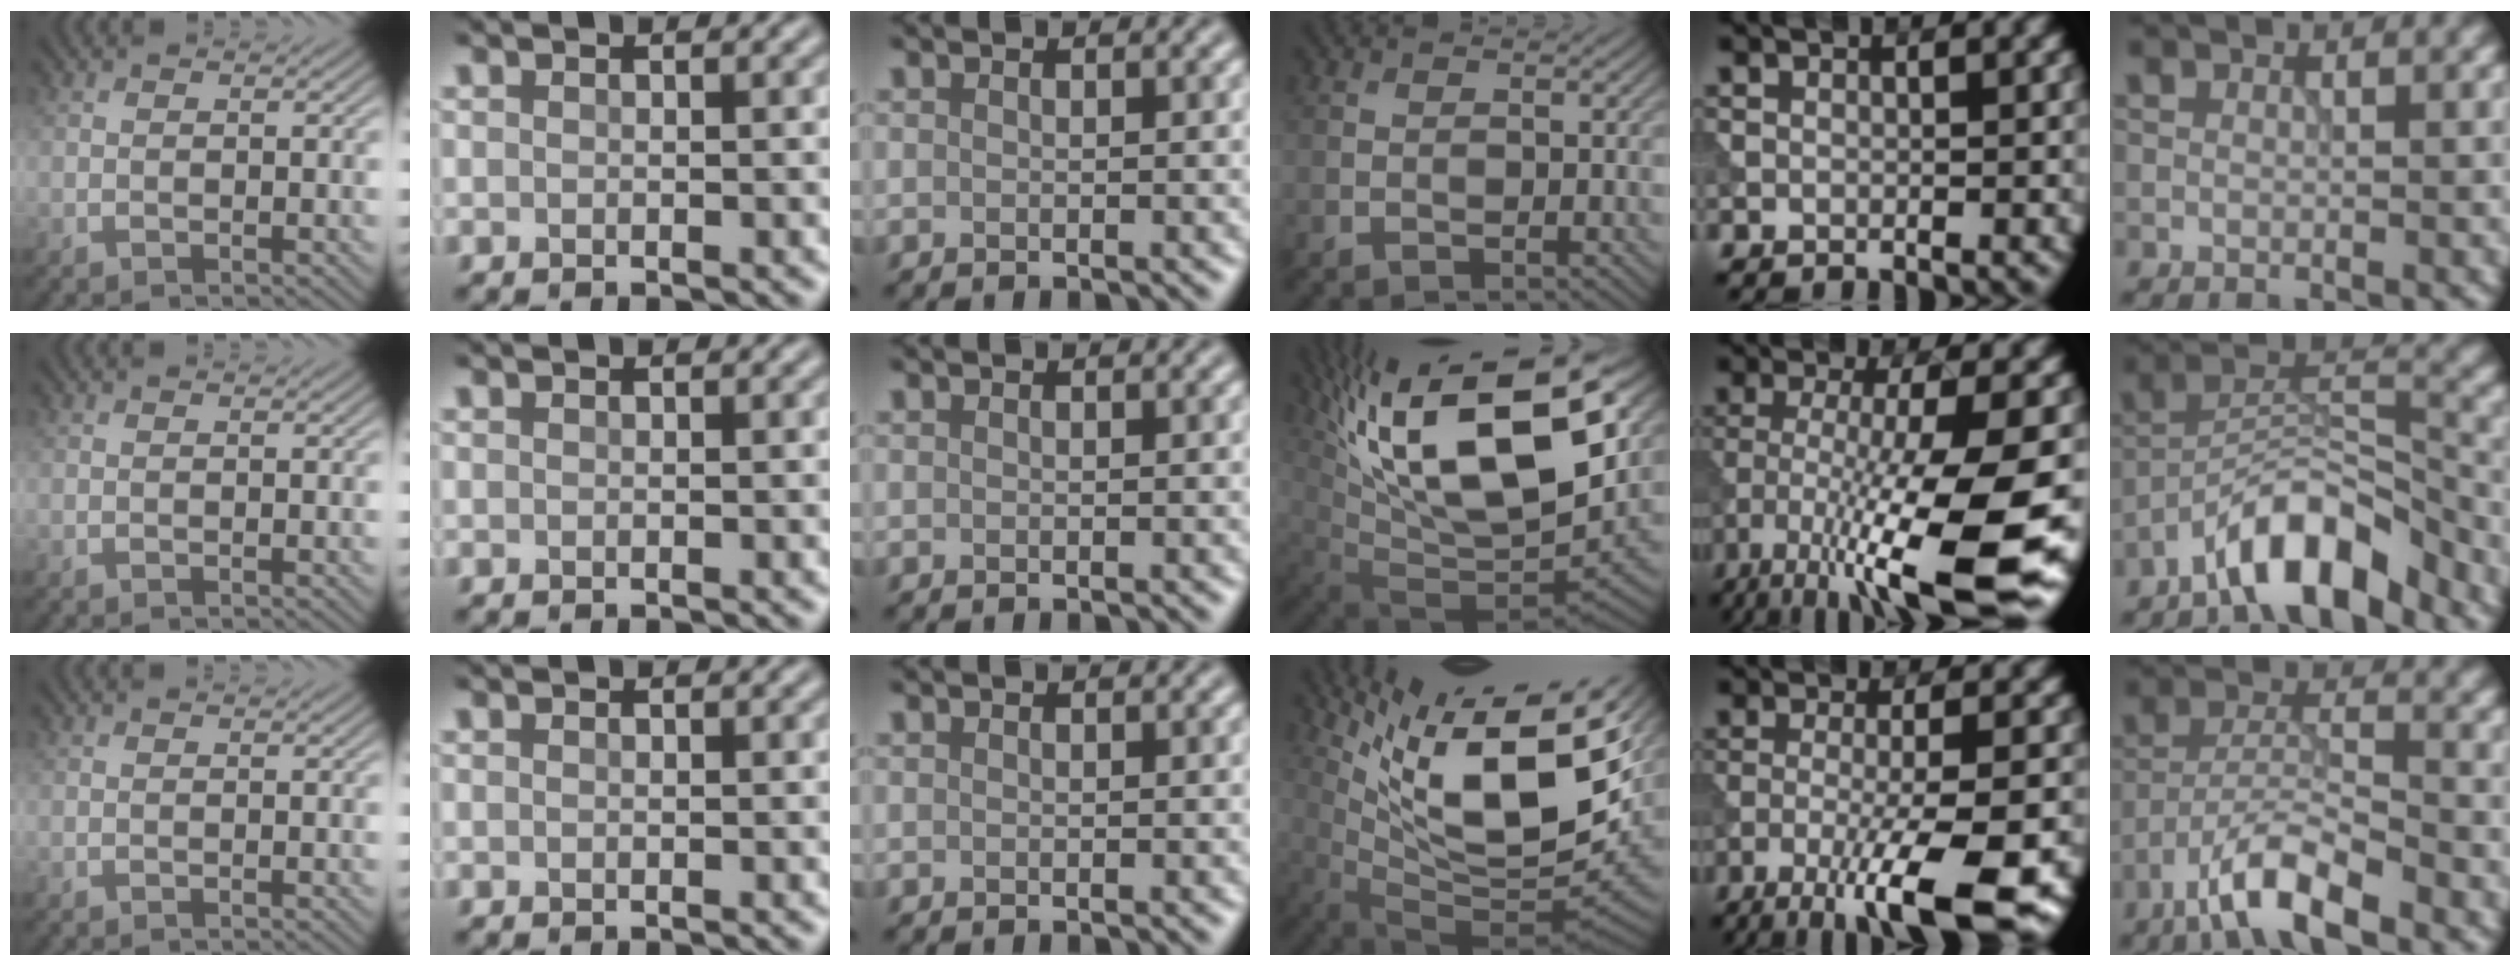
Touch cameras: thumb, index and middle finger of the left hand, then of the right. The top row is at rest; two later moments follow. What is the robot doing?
{"motion": "dispense", "object": "syringe"}